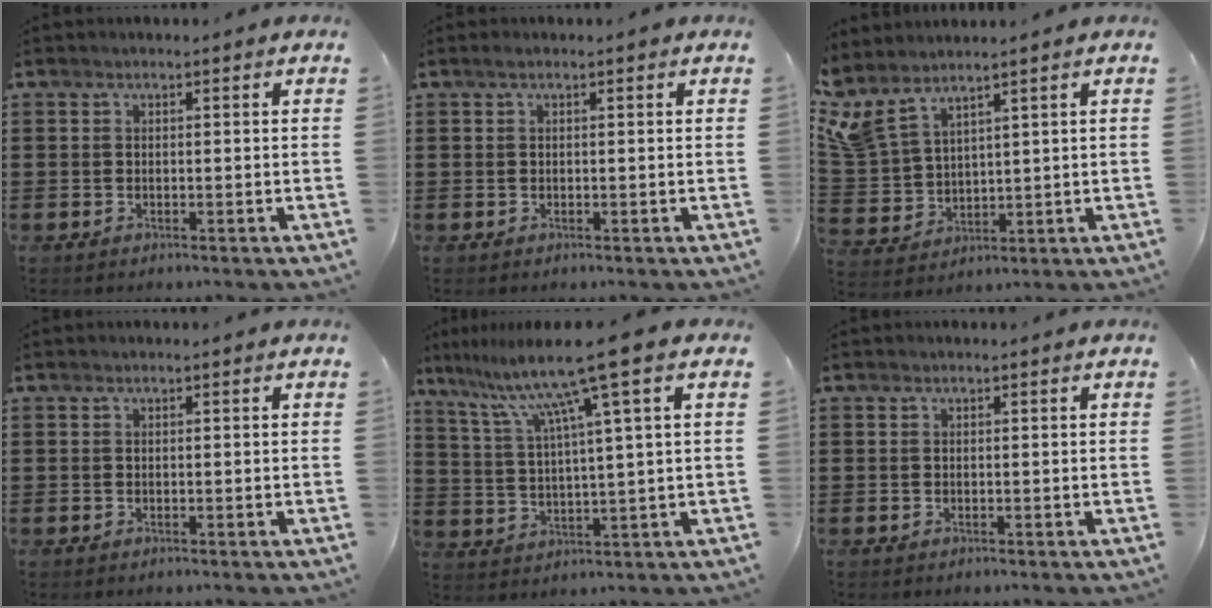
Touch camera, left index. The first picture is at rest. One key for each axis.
{"total": 0.6, "fx": 0.1, "fy": 0.0, "fz": 0.6, "tx": -0.011, "ty": 0.000, "tz": 0.003}
{"total": 5.1, "fx": 3.6, "fy": 2.6, "fz": 2.4, "tx": -0.082, "ty": -0.019, "tz": 0.063}
{"total": 0.0}
{"total": 11.5, "fx": 7.1, "fy": -0.8, "fz": 9.0, "tx": -0.203, "ty": -0.030, "tz": 0.109}
{"total": 0.0}